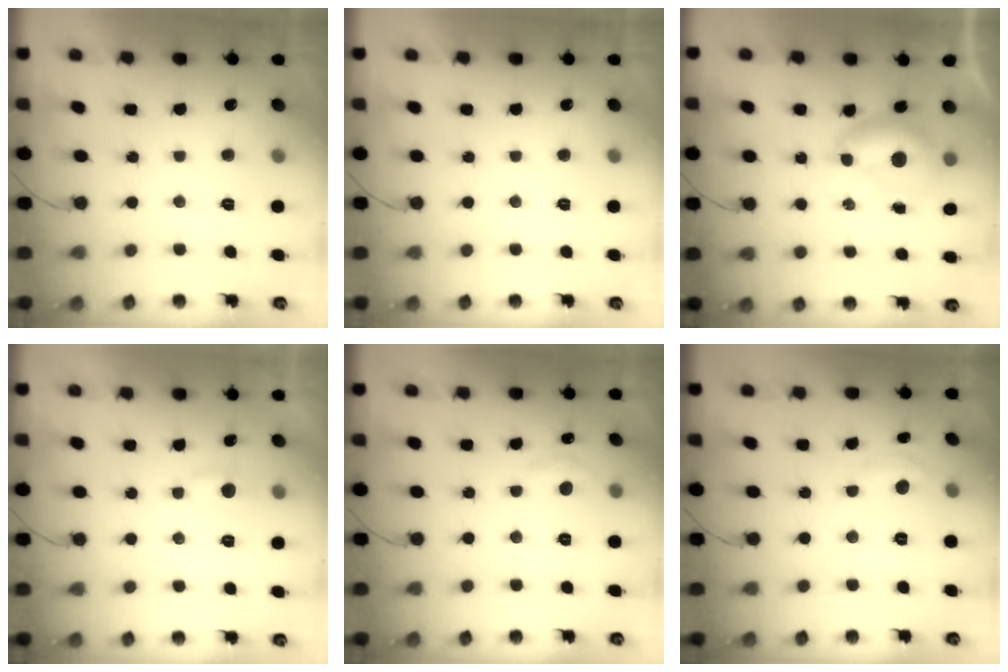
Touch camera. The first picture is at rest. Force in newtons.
{"total": 0.0}
{"total": 7.4, "press": 7.3, "slide": 1.0}
{"total": 3.3, "press": 3.3, "slide": 0.4}
{"total": 5.2, "press": 5.1, "slide": 0.7}
{"total": 5.2, "press": 5.2, "slide": 0.5}